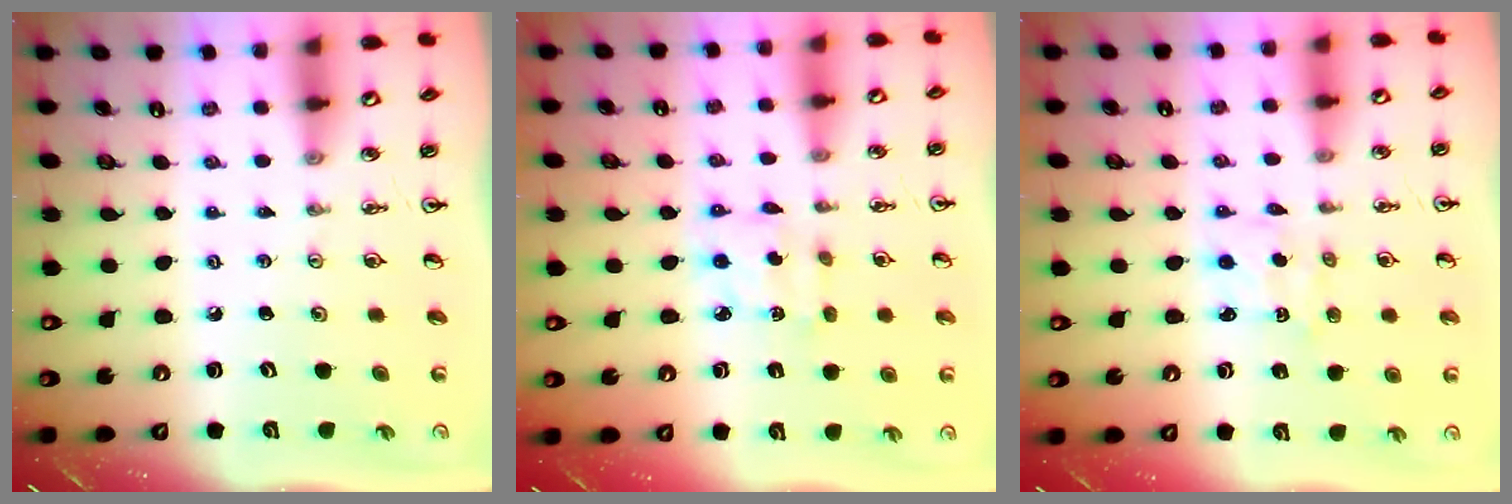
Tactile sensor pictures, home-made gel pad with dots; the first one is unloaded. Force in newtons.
{"total": 2.9, "press": 2.9, "slide": 0.1}
{"total": 2.8, "press": 2.8, "slide": 0.4}